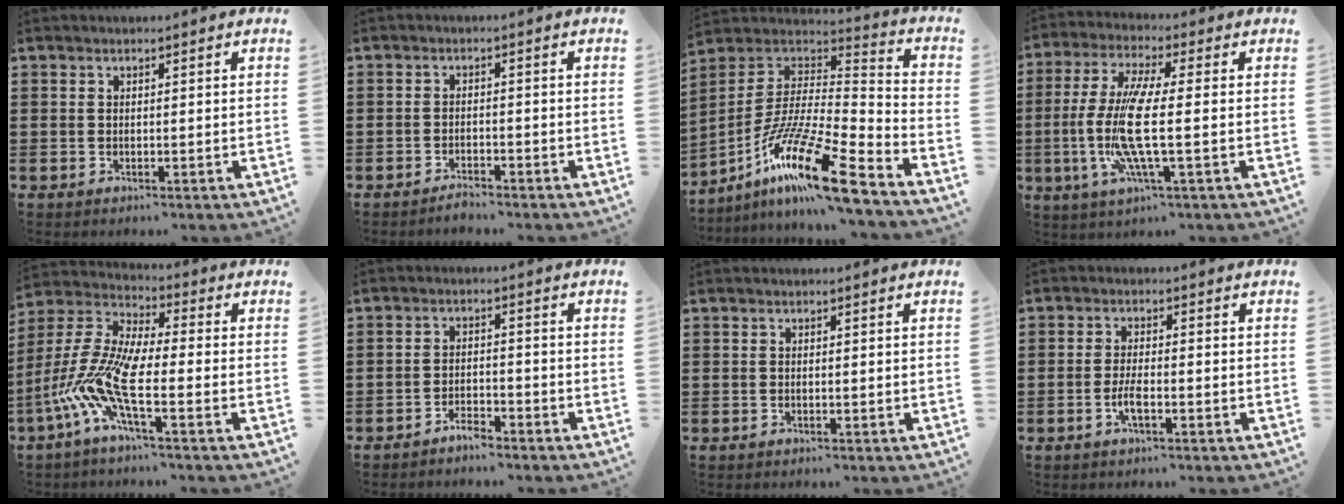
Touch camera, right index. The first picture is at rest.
{"total": 1.7, "force": [-1.7, 0.0, 0.4], "torque": [-0.013, -0.002, -0.032]}
{"total": 17.2, "force": [-11.2, 2.3, 12.8], "torque": [-0.242, 0.015, -0.206]}
{"total": 10.8, "force": [-1.2, 1.5, 10.6], "torque": [-0.231, -0.025, -0.027]}
{"total": 11.1, "force": [-3.8, 3.0, 10.0], "torque": [-0.245, -0.018, -0.080]}
{"total": 2.5, "force": [-2.5, 0.3, 0.4], "torque": [-0.015, 0.004, -0.050]}
{"total": 0.0}
{"total": 2.8, "force": [-1.1, 0.4, 2.6], "torque": [-0.061, -0.009, -0.022]}